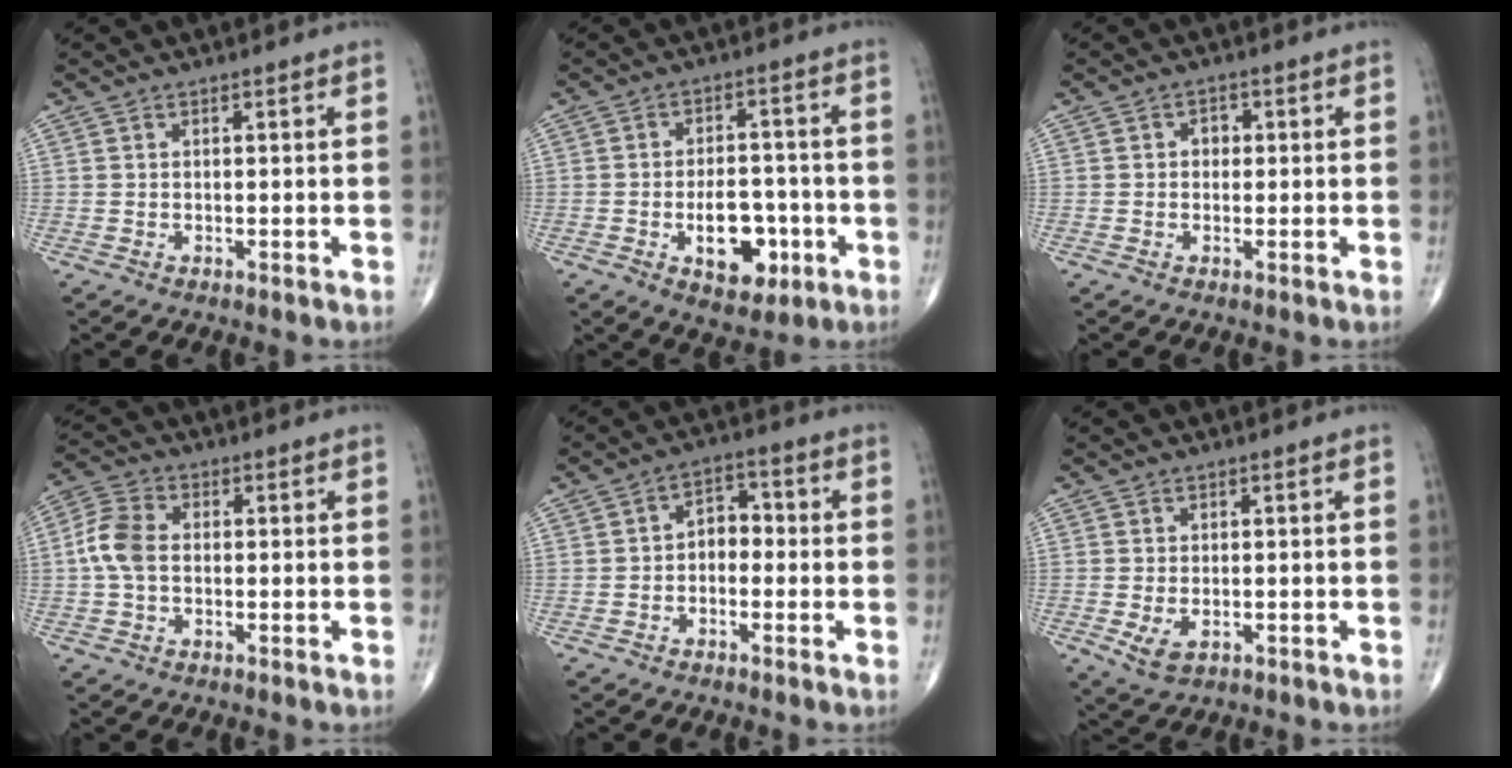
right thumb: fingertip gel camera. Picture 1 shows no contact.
{"total": 10.5, "force": [-3.4, 6.1, 7.9], "torque": [-0.086, 0.020, -0.042]}
{"total": 2.1, "force": [0.1, 1.7, 1.2], "torque": [-0.004, 0.006, -0.003]}
{"total": 6.6, "force": [-0.2, 4.4, 5.0], "torque": [-0.110, 0.019, -0.012]}
{"total": 4.9, "force": [-0.7, 3.4, 3.4], "torque": [-0.032, 0.023, -0.025]}
{"total": 3.7, "force": [-1.0, 2.2, 2.8], "torque": [-0.051, -0.005, -0.010]}